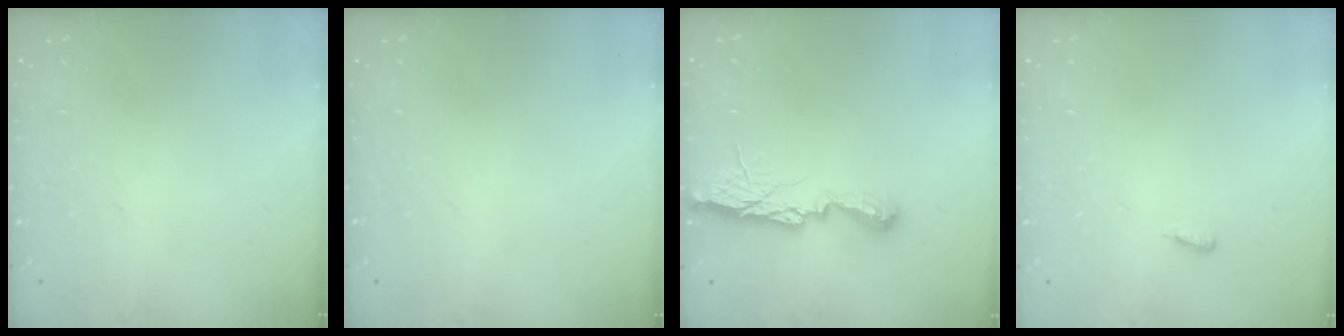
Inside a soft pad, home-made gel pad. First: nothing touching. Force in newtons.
{"total": 0.0}
{"total": 10.7, "press": 10.7, "slide": 0.3}
{"total": 3.6, "press": 2.7, "slide": 2.4}